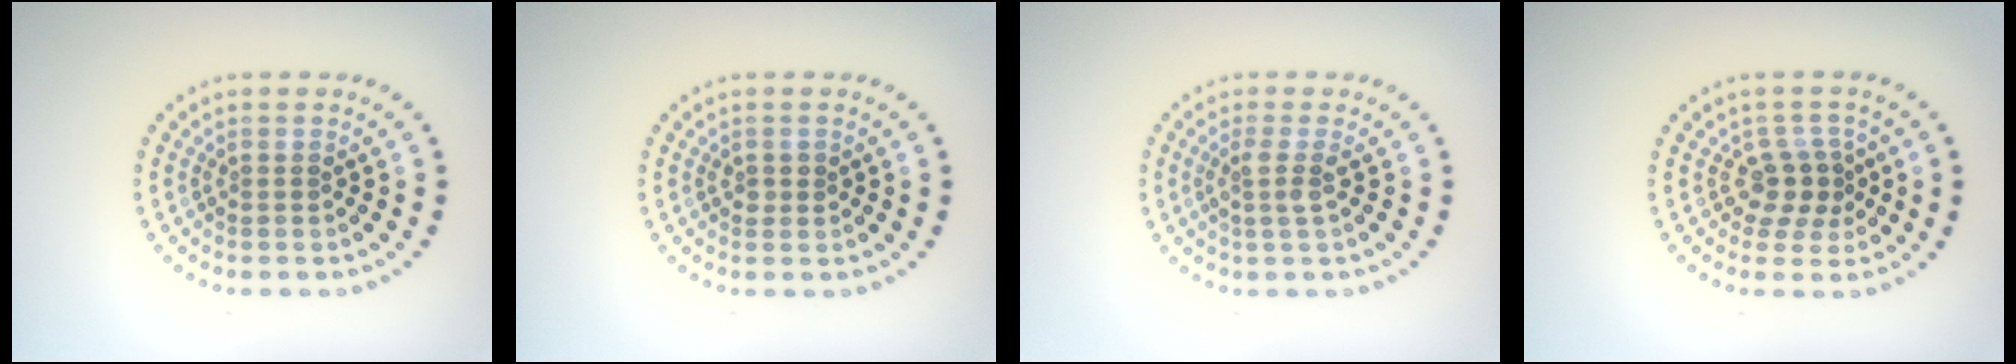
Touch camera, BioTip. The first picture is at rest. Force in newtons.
{"total": 0.9, "press": 0.8, "slide": 0.1}
{"total": 1.8, "press": 1.4, "slide": 1.2}
{"total": 2.7, "press": 2.1, "slide": 1.7}